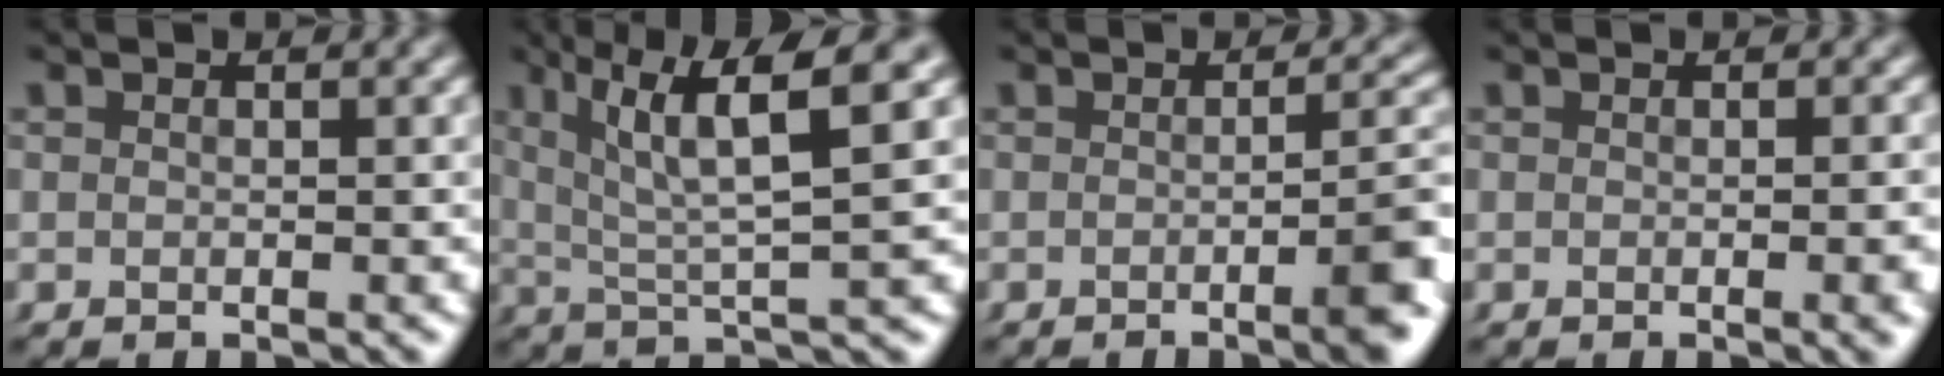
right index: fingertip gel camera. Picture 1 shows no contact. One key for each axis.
{"total": 6.5, "fx": 2.8, "fy": 1.5, "fz": 5.7, "tx": -0.095, "ty": 0.007, "tz": 0.047}
{"total": 4.5, "fx": -1.6, "fy": 0.8, "fz": 4.1, "tx": -0.043, "ty": 0.008, "tz": -0.034}
{"total": 1.3, "fx": -0.1, "fy": -0.1, "fz": 1.2, "tx": -0.014, "ty": 0.009, "tz": -0.008}